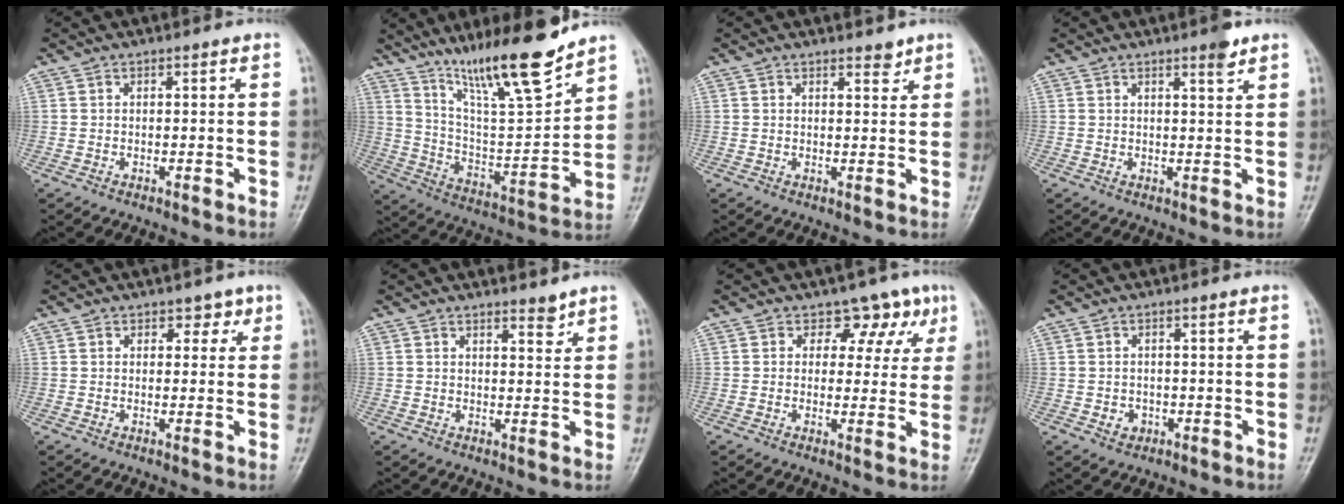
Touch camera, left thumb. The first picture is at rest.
{"total": 18.0, "force": [13.6, 2.5, 11.5], "torque": [-0.170, -0.083, 0.243]}
{"total": 1.9, "force": [1.6, 0.7, 0.8], "torque": [0.000, -0.011, 0.021]}
{"total": 2.7, "force": [1.9, 0.4, 1.9], "torque": [-0.025, -0.013, 0.027]}
{"total": 2.7, "force": [1.4, 2.1, 1.1], "torque": [0.014, -0.005, 0.014]}
{"total": 2.3, "force": [2.0, 0.7, 0.9], "torque": [-0.004, -0.017, 0.031]}
{"total": 7.0, "force": [3.7, 5.3, 2.6], "torque": [0.015, -0.010, 0.036]}
{"total": 2.5, "force": [-0.8, 2.1, 0.9], "torque": [-0.005, 0.004, -0.007]}